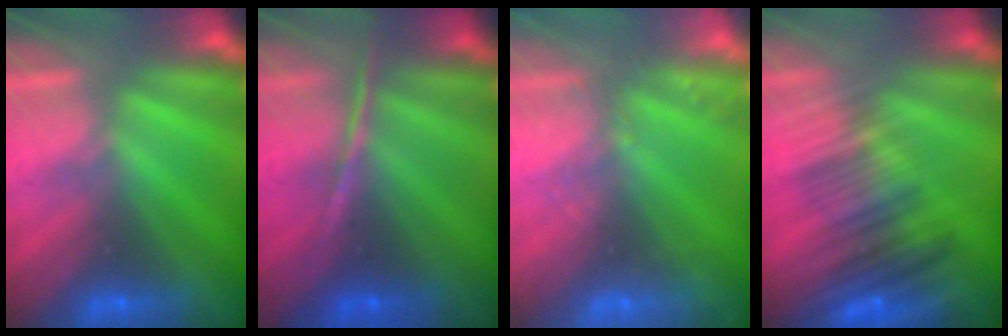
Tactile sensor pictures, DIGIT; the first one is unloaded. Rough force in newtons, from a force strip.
{"total": 1.3}
{"total": 2.4}
{"total": 9.4}